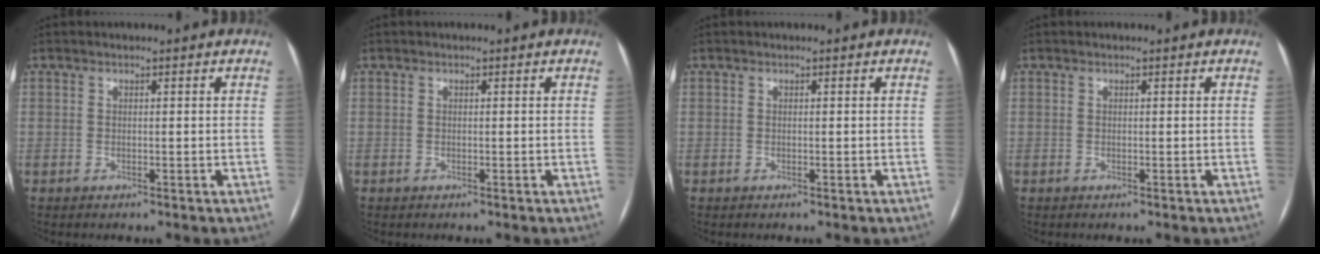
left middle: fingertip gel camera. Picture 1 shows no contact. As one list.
[{"total": 0.0}, {"total": 0.0}, {"total": 0.0}]